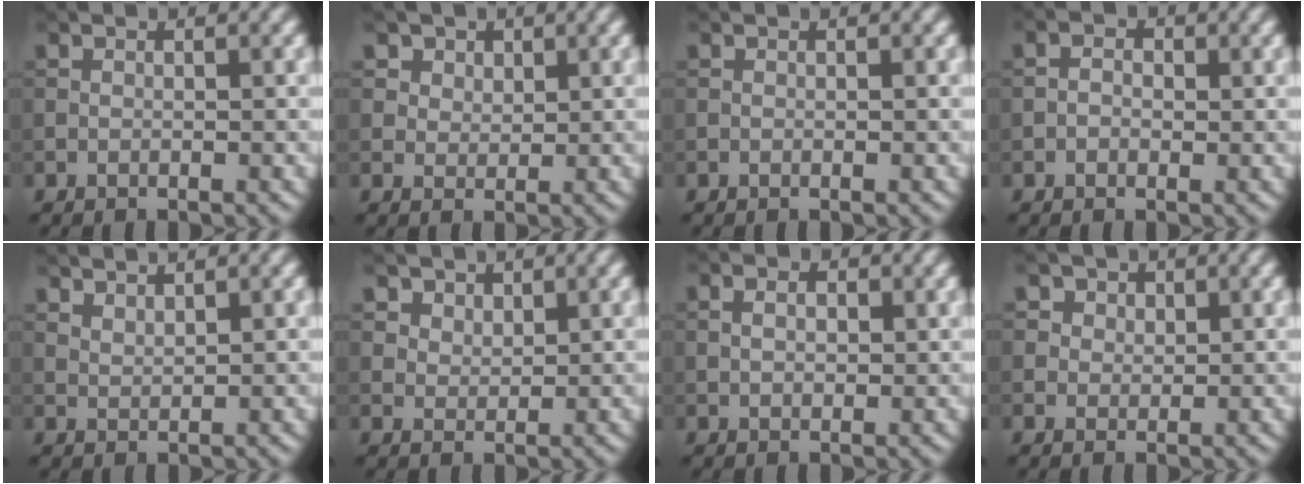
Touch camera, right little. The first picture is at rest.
{"total": 4.7, "force": [2.9, 3.3, 1.9], "torque": [-0.053, -0.003, 0.049]}
{"total": 0.0}
{"total": 1.3, "force": [-0.1, 1.1, 0.8], "torque": [-0.009, -0.001, -0.010]}
{"total": 1.7, "force": [1.6, 0.2, 0.5], "torque": [-0.010, -0.002, 0.032]}
{"total": 3.3, "force": [2.3, 2.1, 1.2], "torque": [-0.038, -0.012, 0.053]}
{"total": 2.8, "force": [0.9, 1.9, 1.8], "torque": [-0.030, 0.008, 0.006]}
{"total": 4.0, "force": [2.3, 2.9, 1.5], "torque": [-0.041, -0.001, 0.031]}